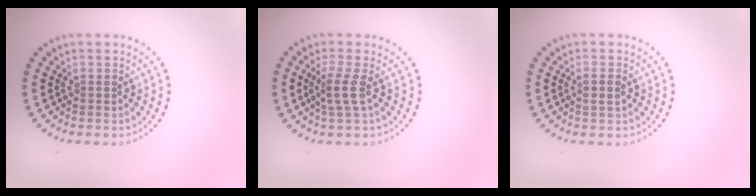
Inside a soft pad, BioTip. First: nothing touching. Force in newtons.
{"total": 2.0, "press": 1.6, "slide": 1.2}
{"total": 1.2, "press": 1.0, "slide": 0.6}